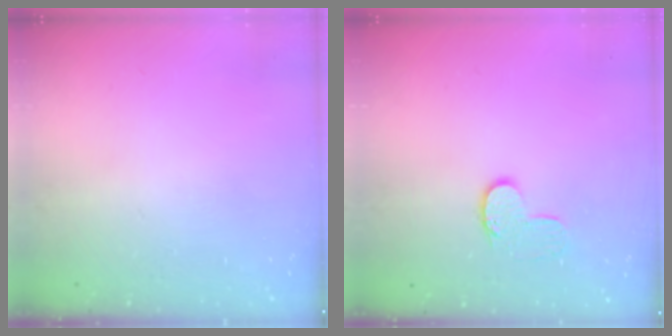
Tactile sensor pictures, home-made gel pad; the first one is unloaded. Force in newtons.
{"total": 6.8, "press": 6.8, "slide": 0.3}